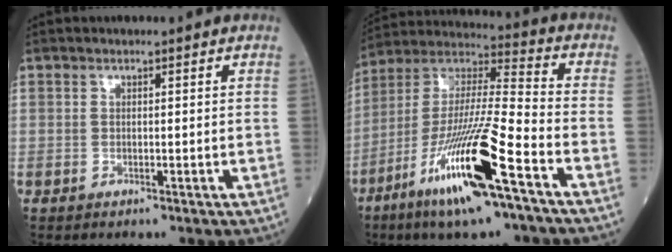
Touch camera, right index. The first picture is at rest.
{"total": 21.4, "force": [-10.7, 2.0, 18.5], "torque": [-0.386, -0.048, -0.200]}